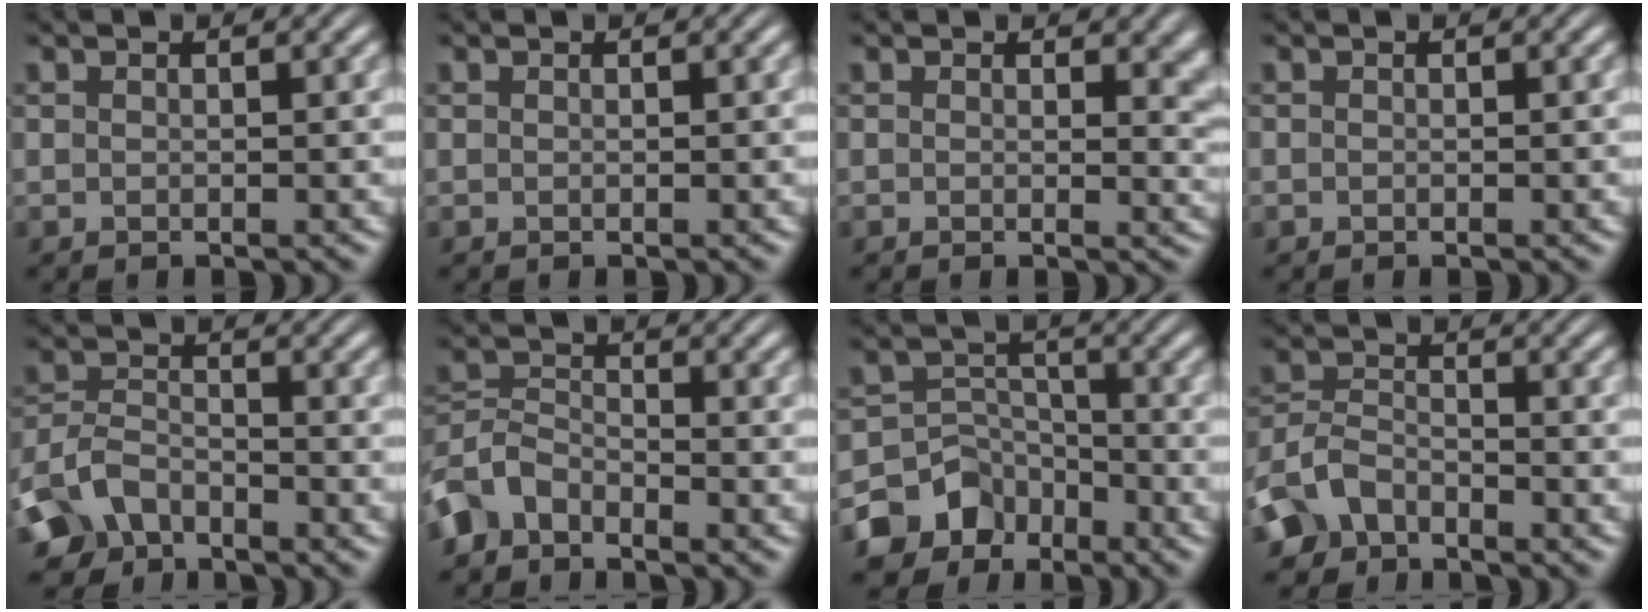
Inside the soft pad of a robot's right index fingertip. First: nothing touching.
{"total": 0.0}
{"total": 1.9, "force": [1.4, 0.7, 1.1], "torque": [-0.003, -0.009, 0.019]}
{"total": 0.0}
{"total": 6.7, "force": [-4.1, 4.8, 2.2], "torque": [-0.053, -0.029, -0.067]}
{"total": 5.2, "force": [-3.2, 3.8, 1.6], "torque": [-0.042, -0.019, -0.056]}
{"total": 9.4, "force": [-5.1, 7.2, 3.2], "torque": [-0.043, -0.033, -0.083]}
{"total": 6.1, "force": [-3.8, 4.4, 1.7], "torque": [-0.049, -0.022, -0.064]}